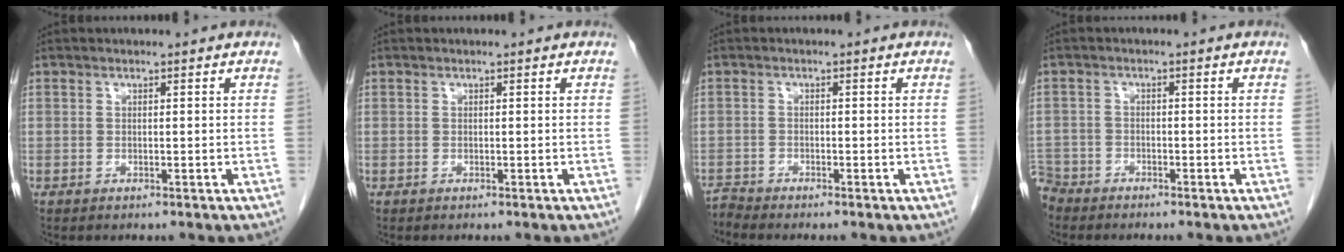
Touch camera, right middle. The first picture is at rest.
{"total": 0.0}
{"total": 1.8, "force": [-1.5, -0.6, -0.6], "torque": [0.012, -0.015, -0.030]}
{"total": 4.2, "force": [-3.9, 1.5, -0.2], "torque": [0.007, -0.006, -0.079]}